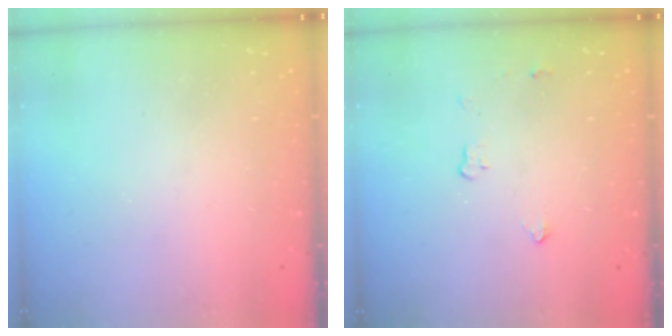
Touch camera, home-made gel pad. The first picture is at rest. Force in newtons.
{"total": 2.8, "press": 2.8, "slide": 0.5}